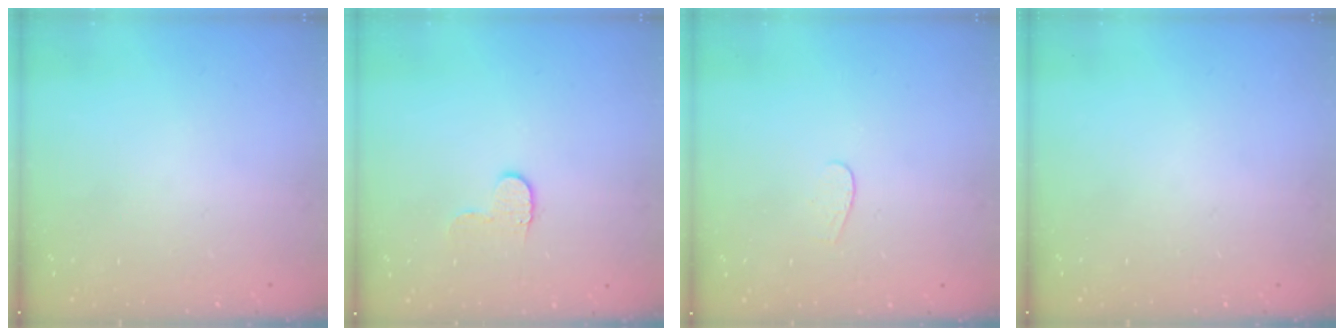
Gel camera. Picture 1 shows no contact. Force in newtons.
{"total": 5.8, "press": 5.8, "slide": 0.5}
{"total": 3.5, "press": 3.5, "slide": 0.3}
{"total": 0.0}